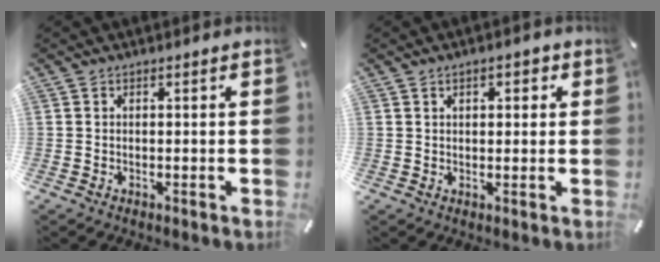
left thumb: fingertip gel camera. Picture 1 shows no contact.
{"total": 3.0, "force": [1.0, 1.7, 2.3], "torque": [-0.030, 0.002, 0.010]}